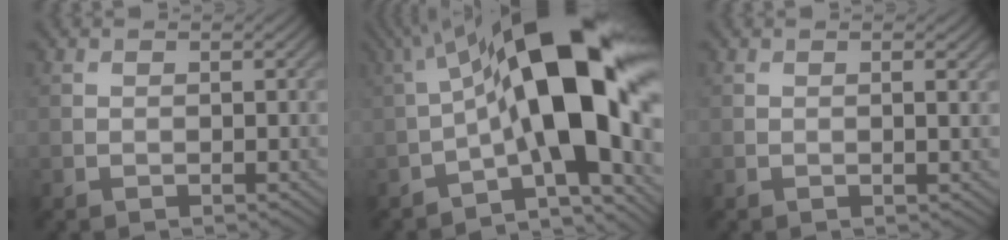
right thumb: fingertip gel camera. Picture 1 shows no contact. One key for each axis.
{"total": 17.6, "fx": -1.1, "fy": 5.9, "fz": 16.6, "tx": -0.246, "ty": 0.035, "tz": -0.031}
{"total": 0.9, "fx": 0.2, "fy": 0.1, "fz": 0.9, "tx": -0.016, "ty": 0.000, "tz": 0.001}